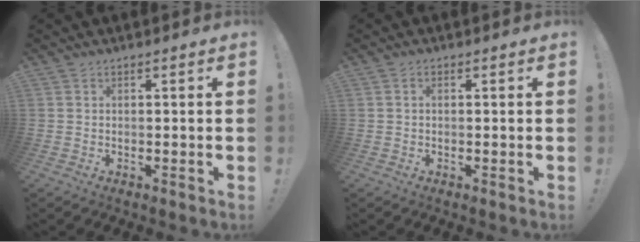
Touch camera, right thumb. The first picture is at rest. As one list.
[{"total": 0.8, "force": [0.0, 0.6, 0.5], "torque": [-0.016, 0.005, 0.000]}]